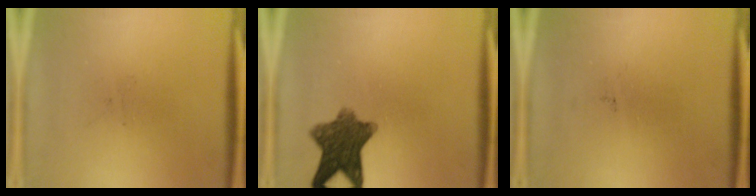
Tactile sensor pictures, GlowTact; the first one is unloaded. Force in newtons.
{"total": 9.5}
{"total": 0.0}